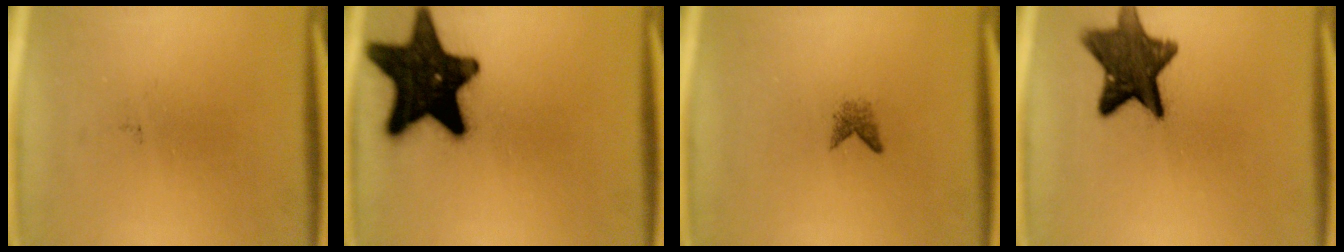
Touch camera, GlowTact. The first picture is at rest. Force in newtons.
{"total": 19.7}
{"total": 1.3}
{"total": 11.8}